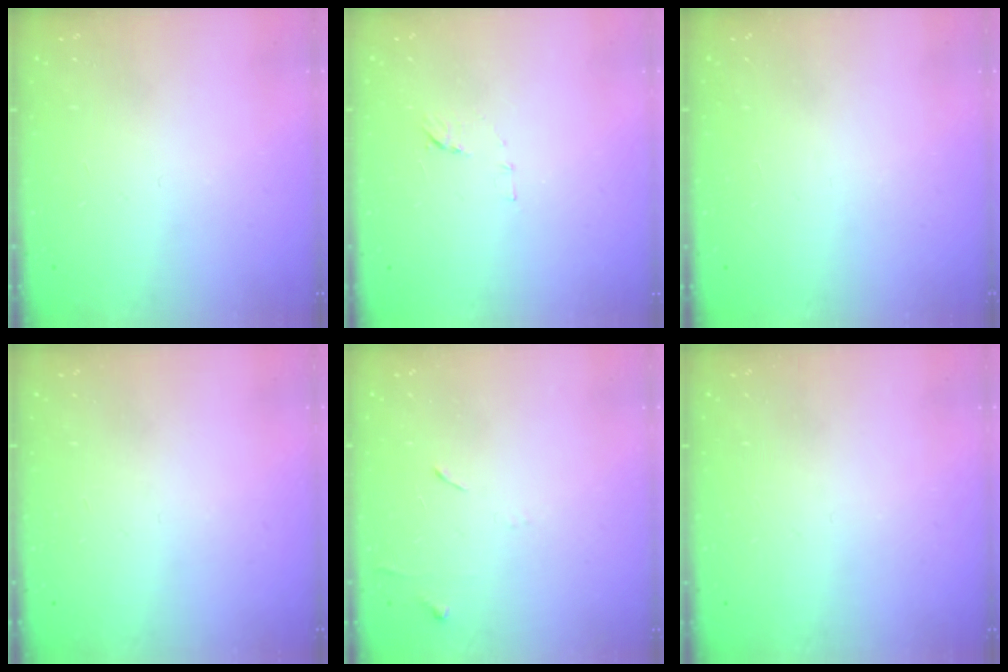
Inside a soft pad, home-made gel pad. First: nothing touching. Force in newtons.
{"total": 7.7, "press": 7.7, "slide": 0.5}
{"total": 1.5, "press": 1.5, "slide": 0.1}
{"total": 0.0}
{"total": 5.4, "press": 5.4, "slide": 0.7}
{"total": 0.0}